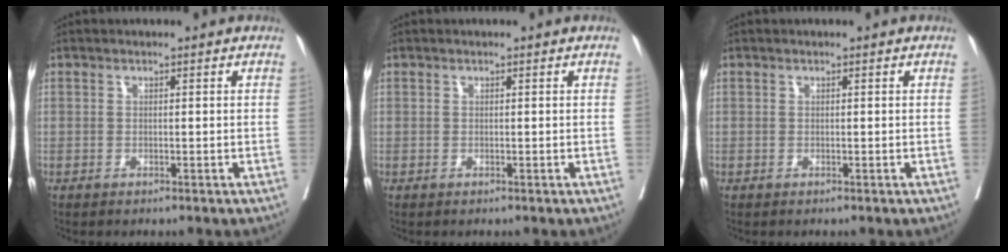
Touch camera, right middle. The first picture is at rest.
{"total": 0.0}
{"total": 0.0}